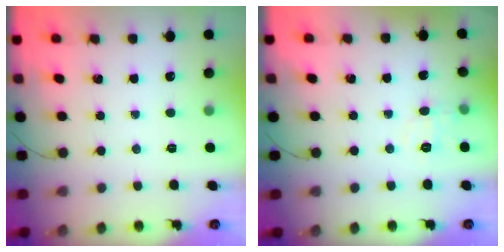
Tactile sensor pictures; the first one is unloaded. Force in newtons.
{"total": 6.3, "press": 6.1, "slide": 1.7}